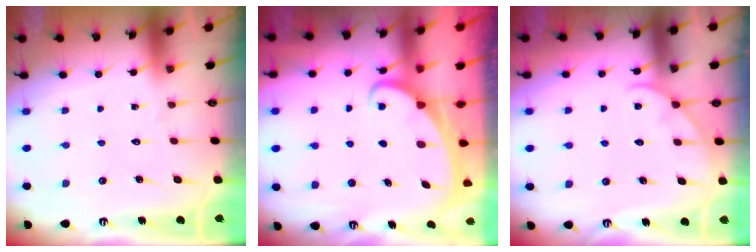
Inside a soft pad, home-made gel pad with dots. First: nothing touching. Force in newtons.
{"total": 1.9, "press": 1.9, "slide": 0.1}
{"total": 4.3, "press": 4.3, "slide": 0.4}